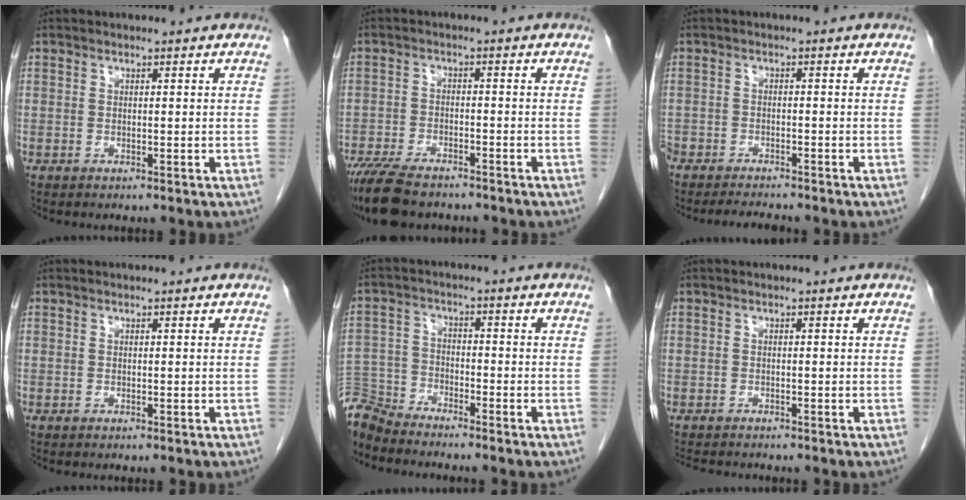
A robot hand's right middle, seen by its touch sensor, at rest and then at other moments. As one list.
[{"total": 10.1, "force": [-8.4, 3.2, 4.6], "torque": [-0.082, -0.015, -0.136]}, {"total": 5.2, "force": [-4.9, 1.2, 1.4], "torque": [-0.023, -0.009, -0.080]}, {"total": 0.0}, {"total": 6.7, "force": [-6.7, 0.4, 0.0], "torque": [-0.005, -0.003, -0.133]}, {"total": 3.5, "force": [-3.2, 0.9, 1.1], "torque": [-0.014, -0.008, -0.048]}]